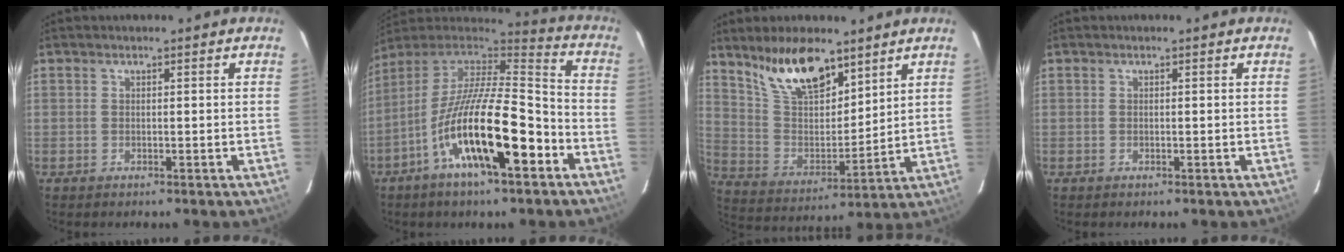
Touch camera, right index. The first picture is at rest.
{"total": 21.1, "force": [-9.4, 5.9, 18.0], "torque": [-0.314, -0.023, -0.173]}
{"total": 15.0, "force": [10.6, 5.9, 8.9], "torque": [-0.169, 0.009, 0.208]}
{"total": 0.0}